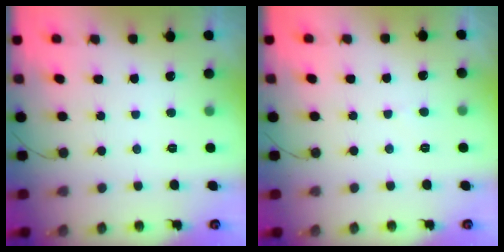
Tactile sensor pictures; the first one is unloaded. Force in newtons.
{"total": 2.5, "press": 2.5, "slide": 0.2}